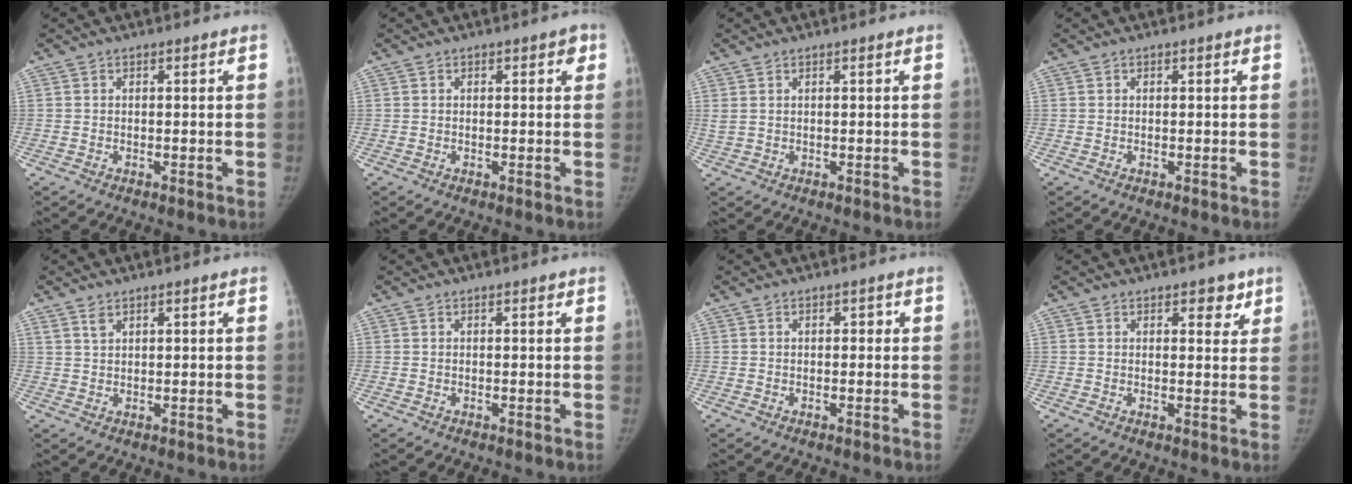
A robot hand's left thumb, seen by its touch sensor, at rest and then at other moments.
{"total": 1.6, "force": [0.6, 1.0, 1.1], "torque": [0.005, 0.002, 0.002]}
{"total": 1.2, "force": [0.5, 0.7, 0.9], "torque": [-0.028, 0.009, 0.020]}
{"total": 0.0}
{"total": 1.9, "force": [1.4, 0.9, 0.9], "torque": [-0.013, -0.004, 0.029]}
{"total": 0.0}
{"total": 0.9, "force": [0.1, 0.6, 0.7], "torque": [0.001, 0.004, -0.002]}
{"total": 3.6, "force": [2.2, 2.0, 2.0], "torque": [0.002, -0.010, 0.025]}